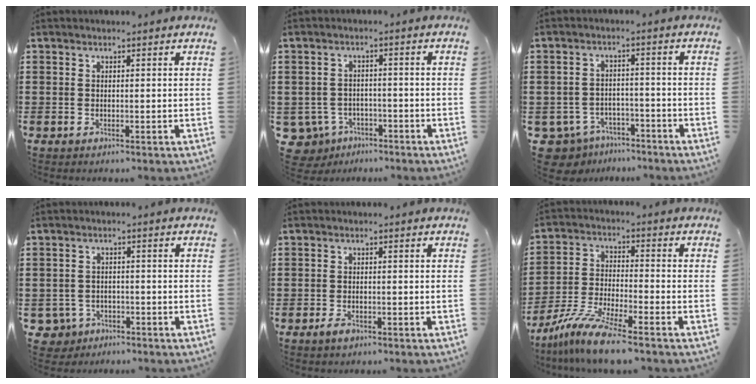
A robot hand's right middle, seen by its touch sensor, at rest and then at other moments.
{"total": 3.4, "force": [-2.8, 1.9, 0.6], "torque": [-0.042, -0.004, -0.064]}
{"total": 4.4, "force": [-4.1, 1.5, 0.2], "torque": [-0.034, -0.001, -0.091]}
{"total": 2.7, "force": [-2.1, 1.7, 0.3], "torque": [-0.022, -0.003, -0.047]}
{"total": 1.4, "force": [-0.9, 0.8, 0.8], "torque": [-0.024, -0.004, -0.020]}
{"total": 9.1, "force": [-7.9, 0.4, 4.6], "torque": [-0.097, -0.003, -0.154]}